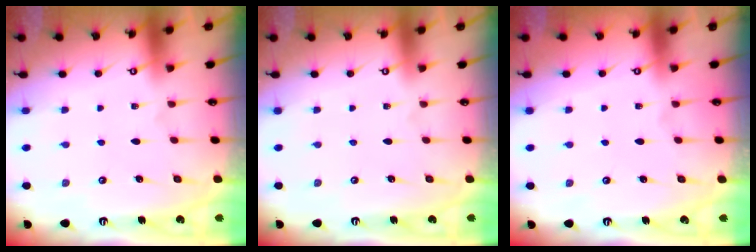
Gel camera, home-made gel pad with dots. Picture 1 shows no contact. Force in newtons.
{"total": 0.0}
{"total": 0.0}